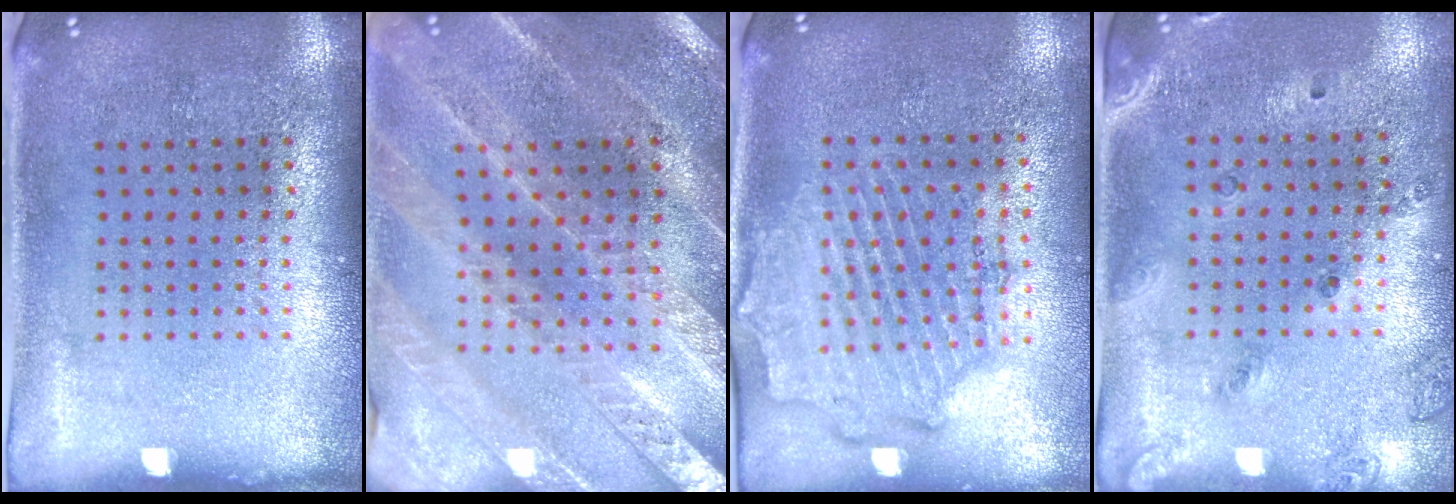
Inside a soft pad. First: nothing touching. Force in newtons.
{"total": 2.4, "press": 2.4, "slide": 0.3}
{"total": 1.9, "press": 1.7, "slide": 0.7}
{"total": 1.5, "press": 1.2, "slide": 0.9}